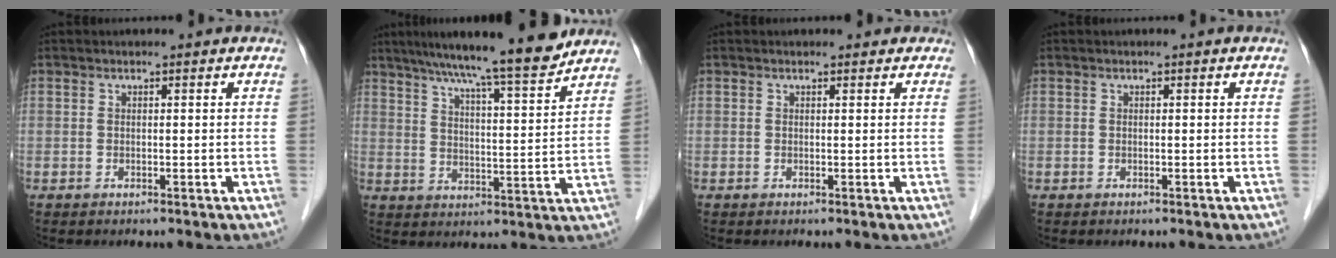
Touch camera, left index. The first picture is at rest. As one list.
[{"total": 14.0, "force": [12.2, 0.0, 7.0], "torque": [-0.107, 0.000, 0.178]}, {"total": 1.9, "force": [1.6, 1.0, 0.4], "torque": [-0.003, 0.008, 0.010]}, {"total": 0.0}]